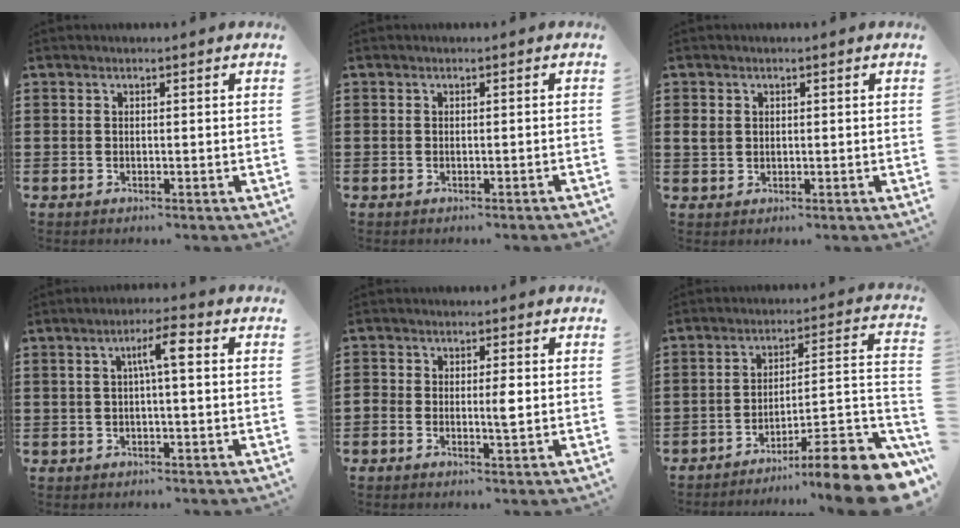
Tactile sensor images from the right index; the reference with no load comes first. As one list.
[{"total": 0.7, "force": [-0.6, 0.0, 0.2], "torque": [-0.005, -0.004, -0.012]}, {"total": 1.7, "force": [0.3, 1.5, 0.9], "torque": [-0.021, 0.006, 0.004]}, {"total": 4.7, "force": [0.5, 0.8, 4.6], "torque": [-0.079, 0.007, 0.002]}, {"total": 2.3, "force": [-0.5, 0.7, 2.2], "torque": [-0.041, 0.002, -0.011]}, {"total": 10.5, "force": [-7.4, 0.7, 7.4], "torque": [-0.090, 0.000, -0.140]}]